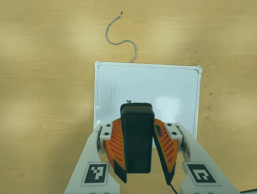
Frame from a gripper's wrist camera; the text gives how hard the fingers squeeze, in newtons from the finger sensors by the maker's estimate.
{"total": 8.0, "left": 7.4, "right": 8.7}